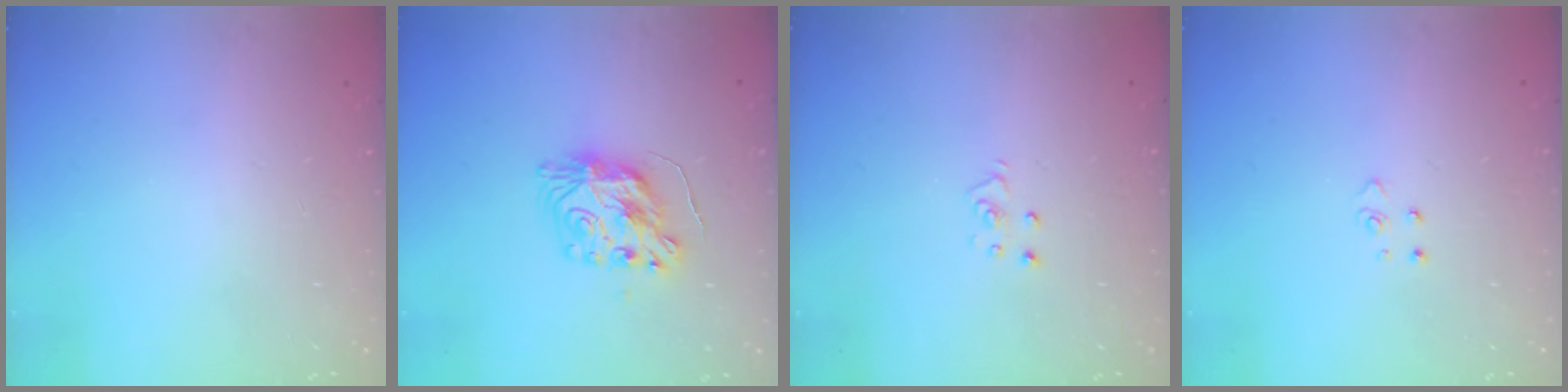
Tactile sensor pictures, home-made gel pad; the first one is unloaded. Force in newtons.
{"total": 9.4, "press": 9.4, "slide": 0.9}
{"total": 3.6, "press": 3.6, "slide": 0.2}
{"total": 2.6, "press": 2.6, "slide": 0.3}